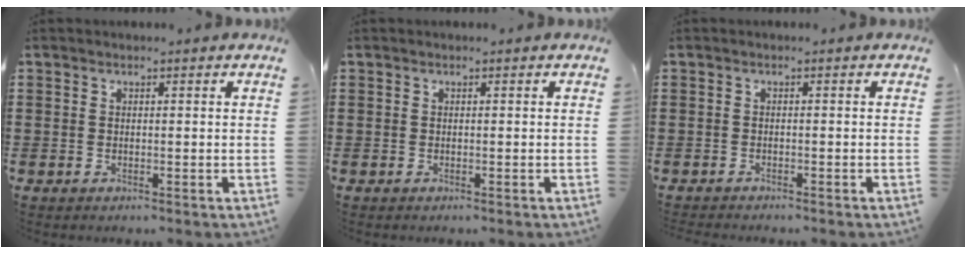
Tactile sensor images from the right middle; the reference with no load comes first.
{"total": 0.0}
{"total": 0.7, "force": [-0.7, 0.0, 0.0], "torque": [-0.001, -0.001, -0.015]}